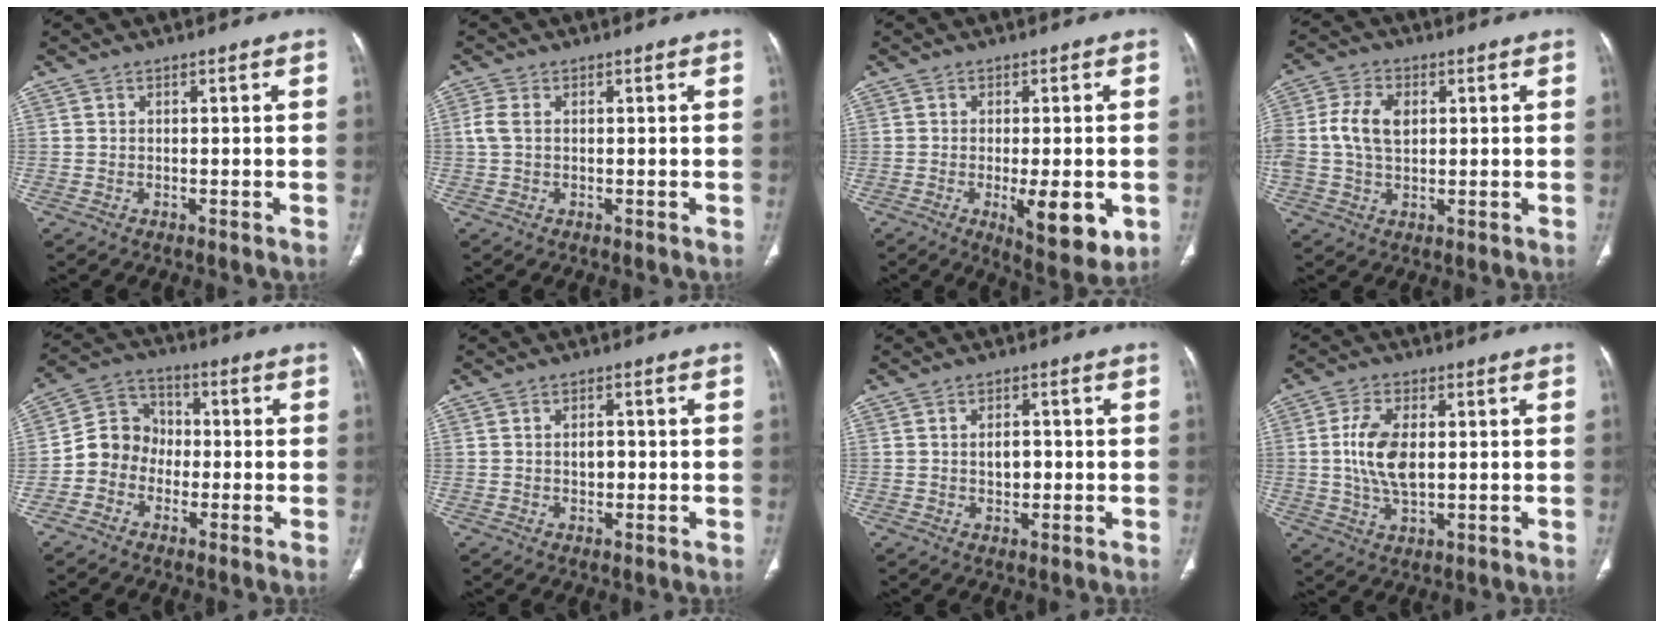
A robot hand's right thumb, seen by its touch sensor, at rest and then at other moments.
{"total": 2.4, "force": [0.3, 1.5, 1.9], "torque": [-0.058, 0.006, 0.003]}
{"total": 10.1, "force": [-2.6, 3.5, 9.1], "torque": [-0.118, -0.019, -0.032]}
{"total": 7.8, "force": [1.1, 5.1, 5.8], "torque": [-0.119, 0.011, 0.020]}
{"total": 8.2, "force": [-2.1, 7.3, 3.1], "torque": [-0.031, 0.035, -0.055]}
{"total": 2.3, "force": [-0.1, 1.6, 1.7], "torque": [-0.023, 0.004, -0.001]}
{"total": 3.3, "force": [0.0, 2.1, 2.5], "torque": [-0.034, 0.005, 0.000]}
{"total": 8.9, "force": [0.7, 4.7, 7.6], "torque": [-0.153, -0.002, 0.014]}